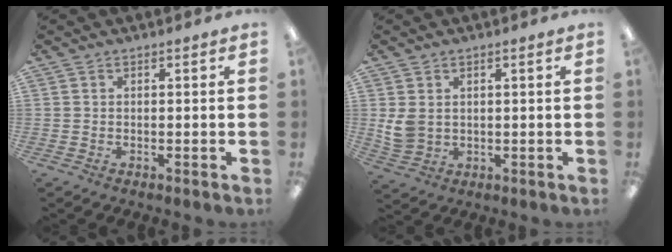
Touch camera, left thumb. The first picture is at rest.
{"total": 4.8, "force": [1.5, 3.7, 2.7], "torque": [-0.052, 0.000, 0.031]}